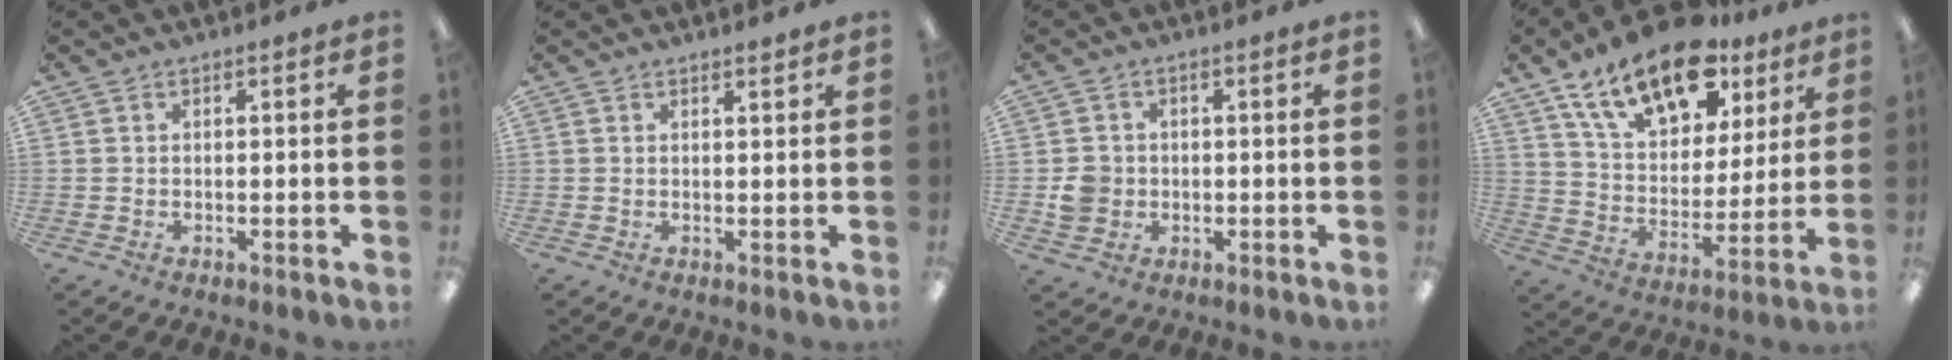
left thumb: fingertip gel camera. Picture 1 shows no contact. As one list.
[{"total": 1.3, "force": [1.2, 0.1, 0.5], "torque": [-0.001, -0.005, 0.020]}, {"total": 4.5, "force": [-0.4, 4.3, 1.3], "torque": [-0.010, 0.004, -0.007]}, {"total": 19.5, "force": [13.2, 9.6, 10.6], "torque": [-0.185, -0.068, 0.233]}]